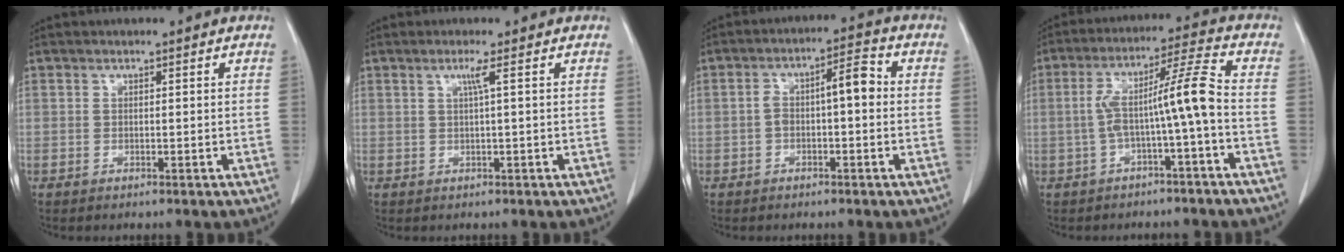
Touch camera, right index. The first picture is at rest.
{"total": 1.7, "force": [0.5, -0.6, 1.5], "torque": [-0.032, 0.000, 0.012]}
{"total": 5.7, "force": [-0.2, 1.6, 5.5], "torque": [-0.092, 0.033, -0.003]}
{"total": 8.9, "force": [-1.6, -0.6, 8.8], "torque": [-0.155, 0.036, -0.023]}